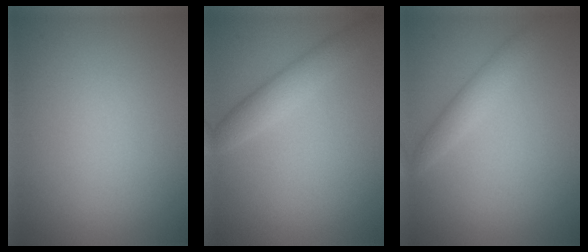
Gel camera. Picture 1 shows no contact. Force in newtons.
{"total": 3.0, "press": 3.0, "slide": 0.1}
{"total": 2.2, "press": 2.2, "slide": 0.1}